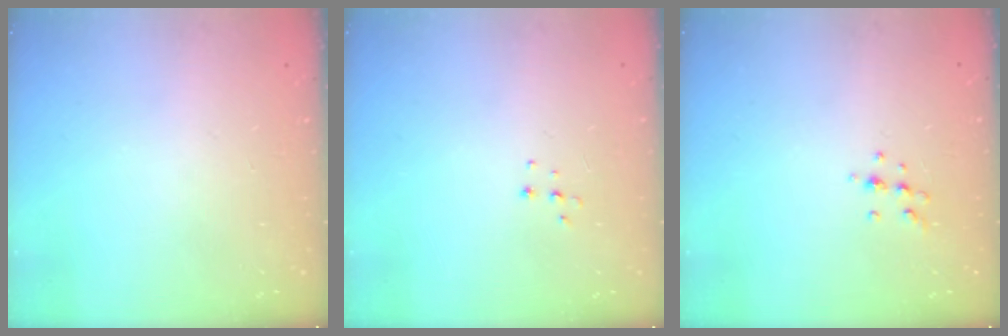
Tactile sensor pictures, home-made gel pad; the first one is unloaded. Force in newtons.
{"total": 3.7, "press": 3.7, "slide": 0.3}
{"total": 5.1, "press": 4.9, "slide": 1.1}